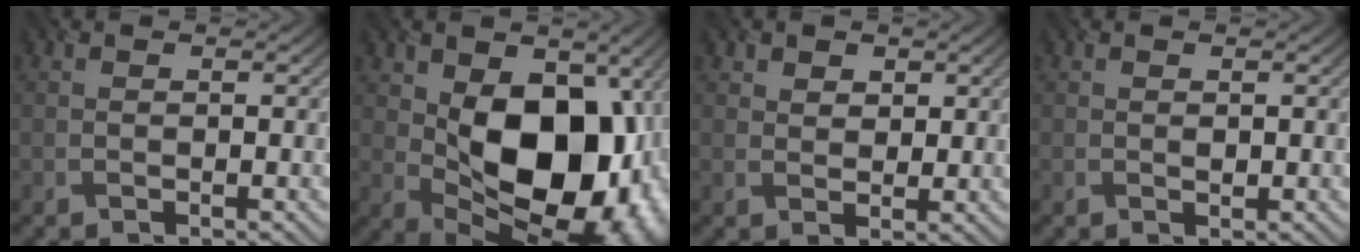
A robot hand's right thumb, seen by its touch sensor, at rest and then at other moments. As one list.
[{"total": 17.7, "force": [0.9, 11.3, 13.6], "torque": [-0.176, -0.021, 0.029]}, {"total": 2.8, "force": [1.7, 2.0, 1.0], "torque": [-0.024, -0.011, 0.034]}, {"total": 0.6, "force": [0.1, 0.4, 0.4], "torque": [-0.006, -0.002, 0.003]}]